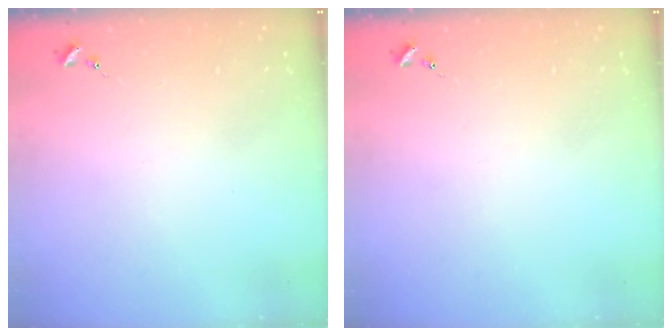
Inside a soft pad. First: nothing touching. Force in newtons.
{"total": 0.0}